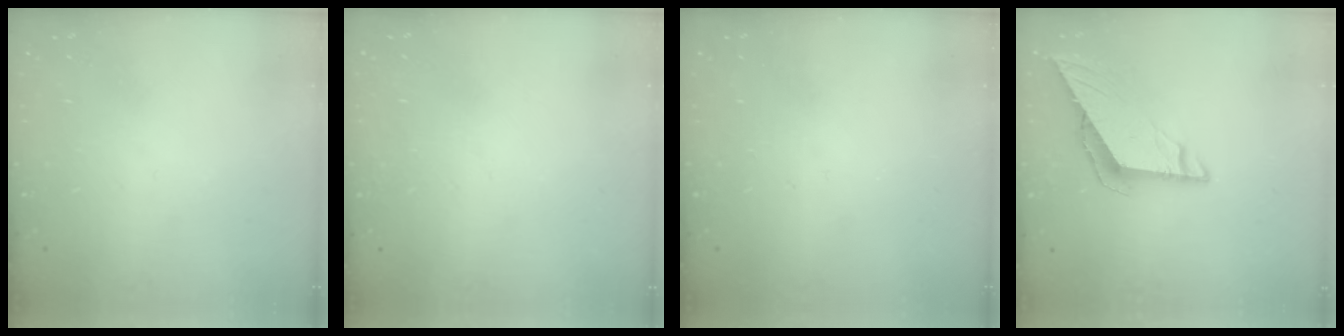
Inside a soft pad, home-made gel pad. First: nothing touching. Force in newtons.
{"total": 1.4, "press": 1.3, "slide": 0.2}
{"total": 0.0}
{"total": 7.3, "press": 7.3, "slide": 0.3}